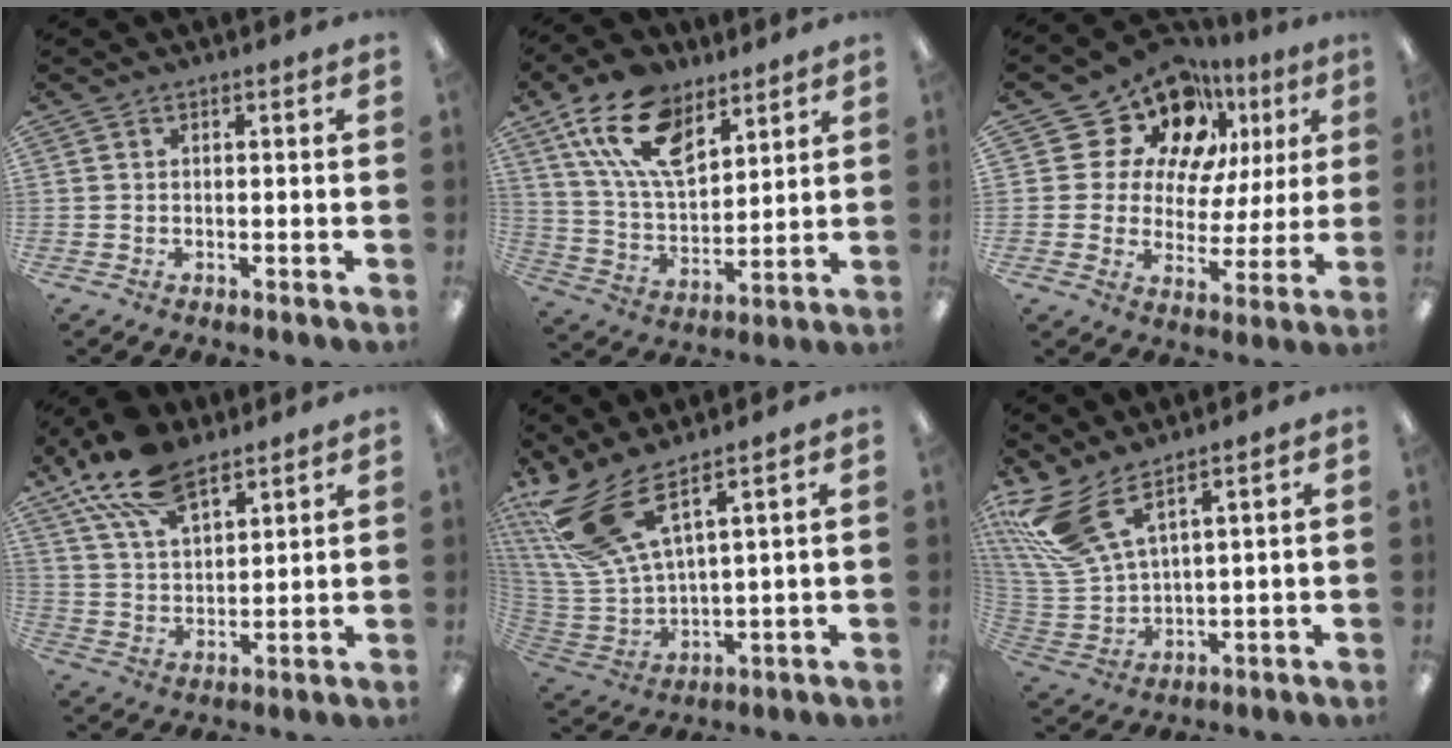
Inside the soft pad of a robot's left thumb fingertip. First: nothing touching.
{"total": 17.1, "force": [9.9, 9.4, 10.2], "torque": [-0.194, -0.032, 0.185]}
{"total": 17.3, "force": [11.2, 10.8, 7.5], "torque": [-0.147, -0.066, 0.205]}
{"total": 15.8, "force": [10.1, 7.7, 9.3], "torque": [-0.188, -0.038, 0.184]}
{"total": 15.5, "force": [9.6, 5.8, 10.7], "torque": [-0.245, -0.046, 0.177]}
{"total": 12.7, "force": [8.4, 5.4, 7.9], "torque": [-0.190, -0.033, 0.159]}